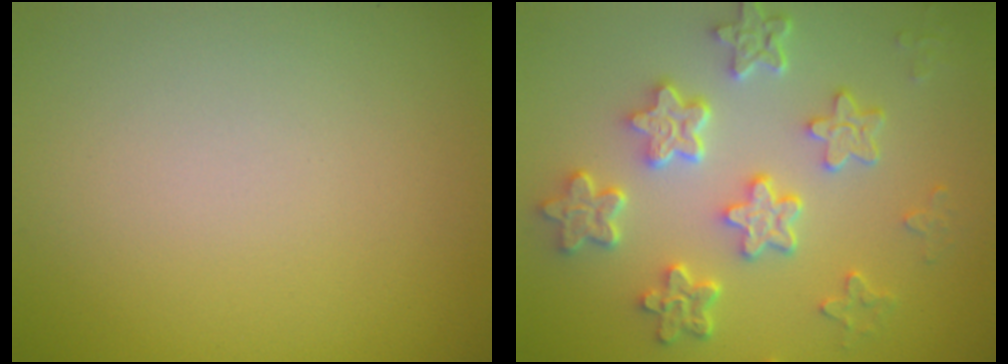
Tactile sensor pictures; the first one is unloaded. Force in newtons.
{"total": 6.2, "press": 4.9, "slide": 3.9}